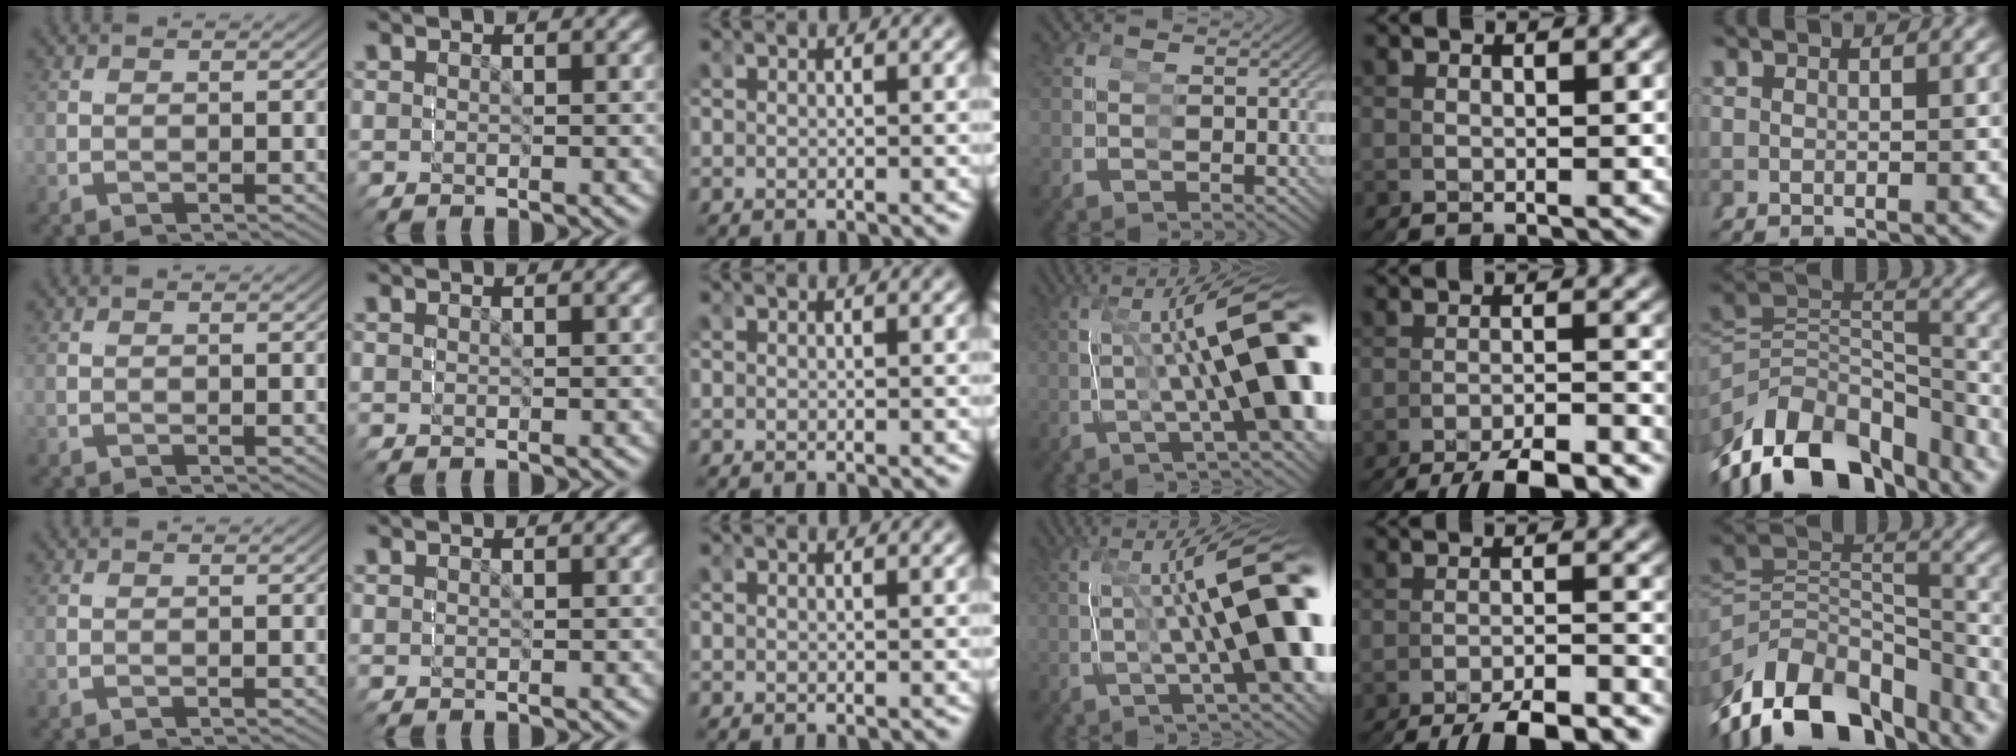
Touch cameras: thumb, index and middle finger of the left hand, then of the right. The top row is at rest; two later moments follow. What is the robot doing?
{"motion": "grasp_and_lifting", "object": "screwdriver"}